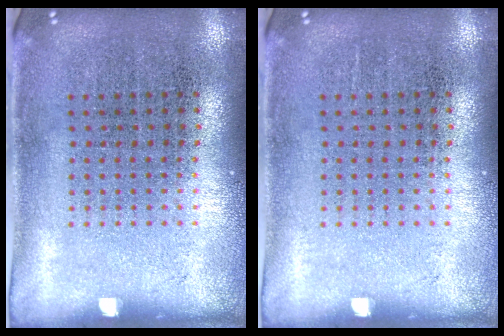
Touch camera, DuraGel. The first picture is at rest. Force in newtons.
{"total": 0.0}